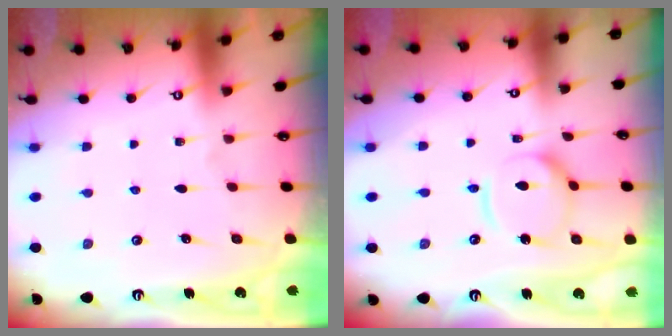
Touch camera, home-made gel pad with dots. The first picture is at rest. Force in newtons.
{"total": 12.7, "press": 12.7, "slide": 1.1}